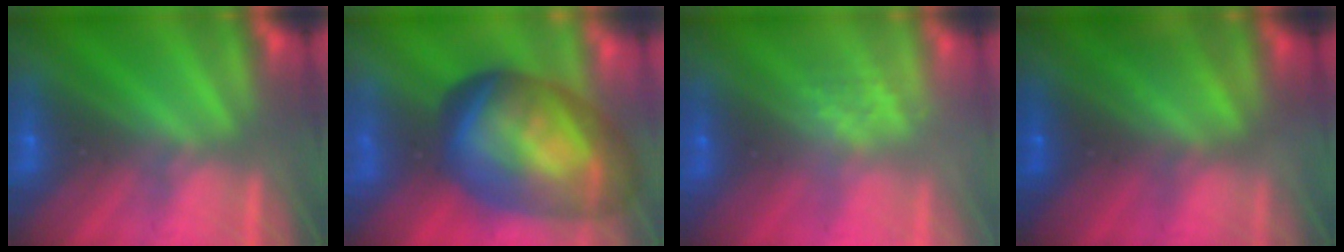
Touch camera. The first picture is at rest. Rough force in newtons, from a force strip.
{"total": 9.3}
{"total": 2.8}
{"total": 1.4}